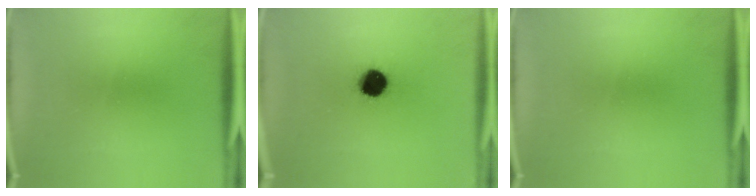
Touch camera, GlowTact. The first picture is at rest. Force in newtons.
{"total": 10.0}
{"total": 0.0}